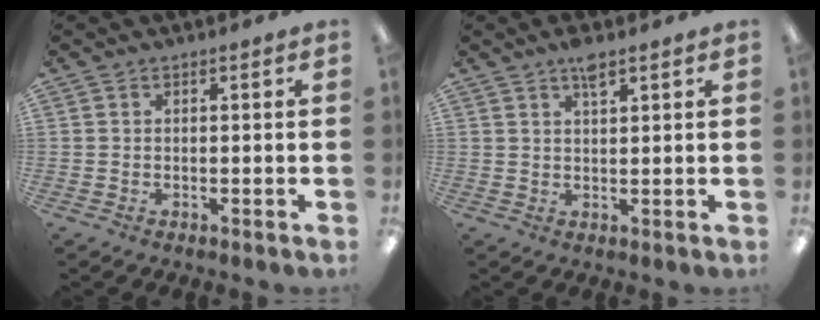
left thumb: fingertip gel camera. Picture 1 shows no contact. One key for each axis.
{"total": 3.6, "fx": 2.5, "fy": 1.0, "fz": 2.4, "tx": -0.046, "ty": -0.002, "tz": 0.043}